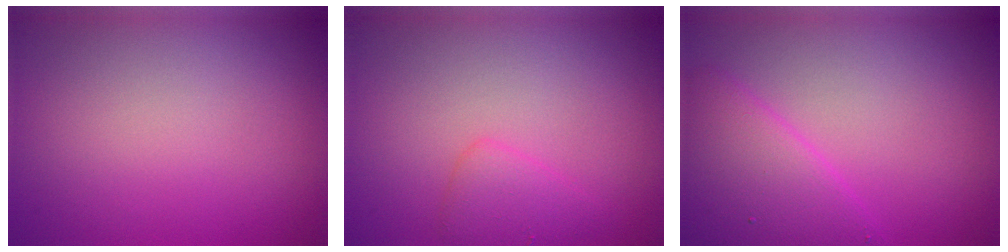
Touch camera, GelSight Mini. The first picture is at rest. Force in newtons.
{"total": 1.8, "press": 1.8, "slide": 0.2}
{"total": 4.7, "press": 4.7, "slide": 0.2}